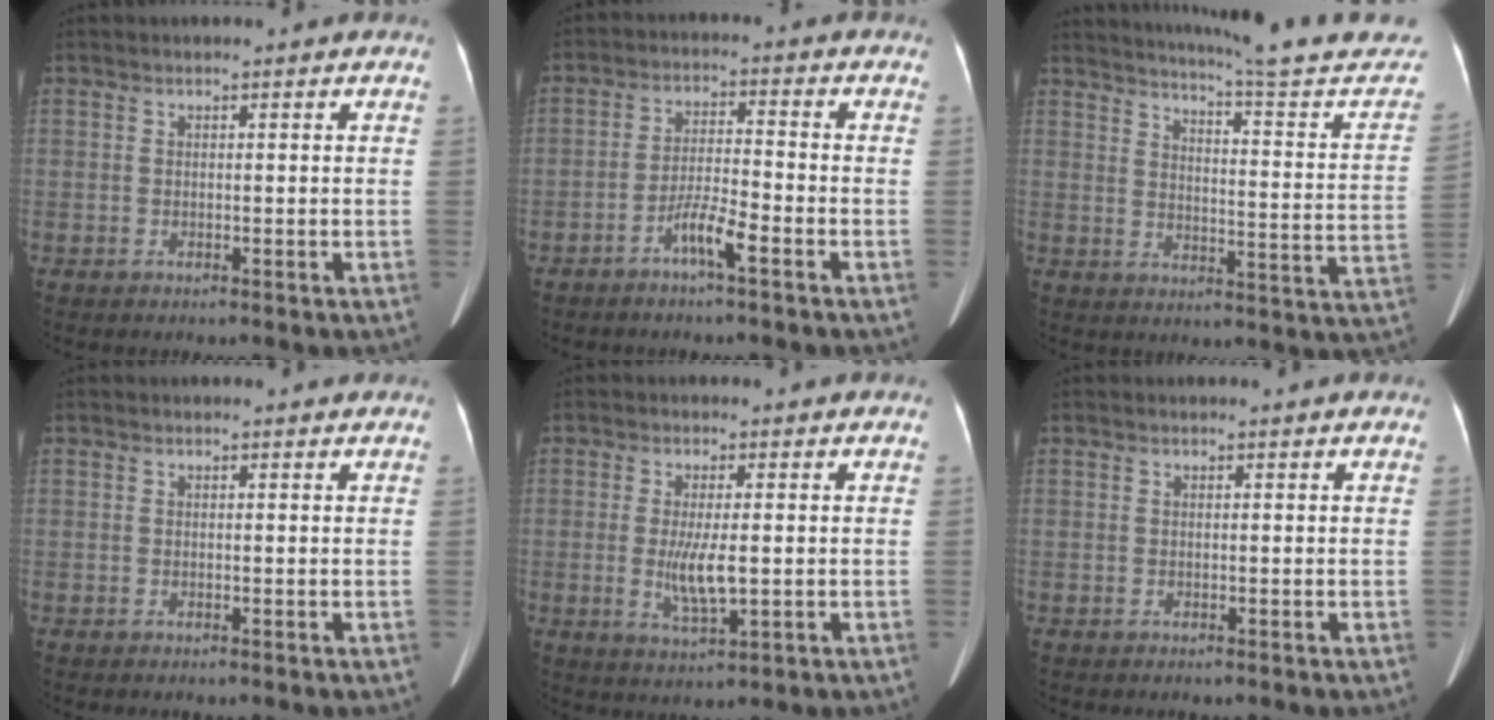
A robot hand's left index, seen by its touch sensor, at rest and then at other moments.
{"total": 4.9, "force": [-3.0, 0.2, 3.8], "torque": [-0.078, 0.002, -0.059]}
{"total": 23.8, "force": [22.1, 0.6, 8.8], "torque": [-0.120, -0.084, 0.268]}
{"total": 1.0, "force": [0.9, 0.3, 0.2], "torque": [-0.012, 0.002, 0.007]}
{"total": 5.1, "force": [-0.2, 1.0, 5.0], "torque": [-0.102, -0.012, -0.002]}
{"total": 0.5, "force": [0.5, 0.1, 0.1], "torque": [-0.005, 0.001, 0.004]}